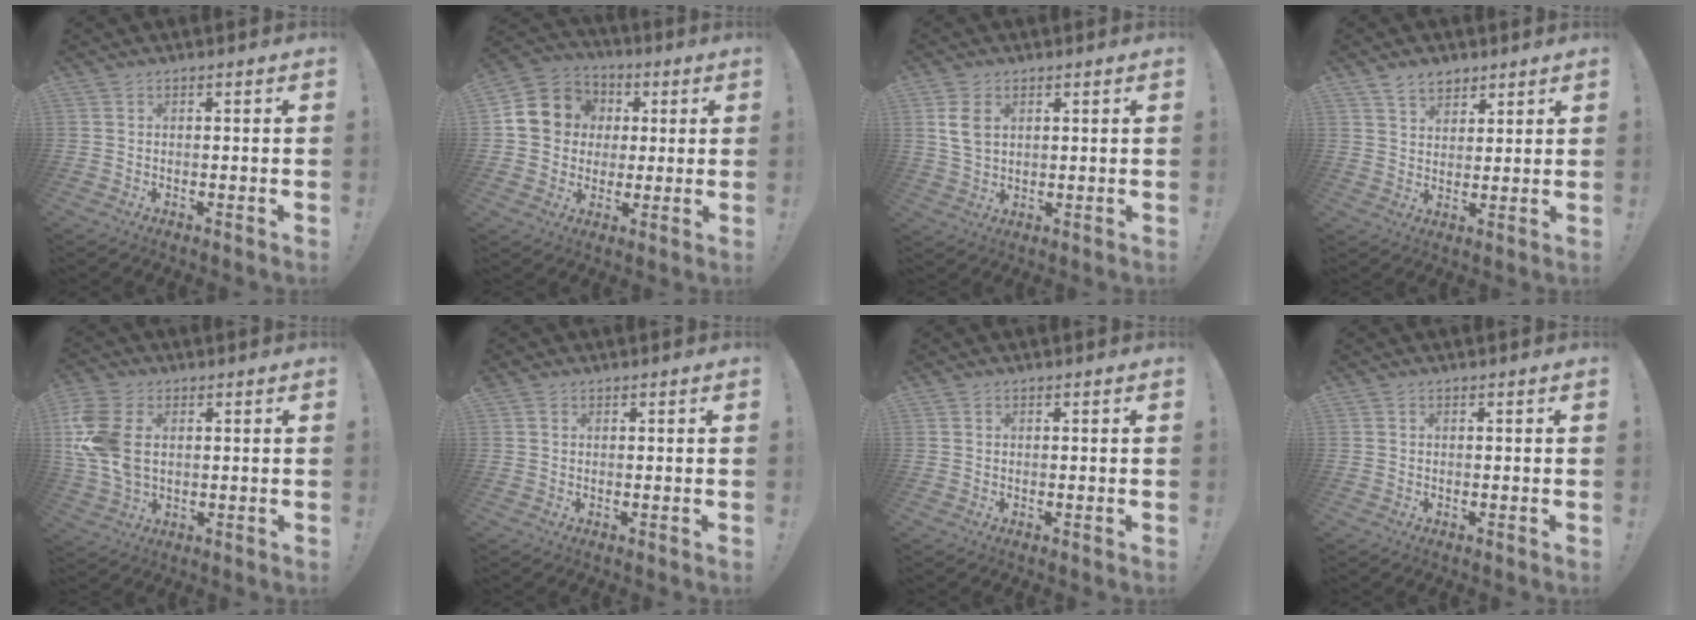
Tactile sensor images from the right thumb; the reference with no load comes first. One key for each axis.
{"total": 12.4, "fx": 2.1, "fy": 11.6, "fz": 4.0, "tx": -0.060, "ty": 0.002, "tz": 0.051}
{"total": 5.9, "fx": 2.0, "fy": 3.8, "fz": 4.0, "tx": -0.077, "ty": 0.001, "tz": 0.040}
{"total": 5.7, "fx": 4.1, "fy": 3.5, "fz": 1.8, "tx": -0.023, "ty": -0.020, "tz": 0.075}
{"total": 13.8, "fx": 2.2, "fy": 9.2, "fz": 10.0, "tx": -0.211, "ty": -0.005, "tz": 0.044}
{"total": 1.0, "fx": 0.5, "fy": 0.8, "fz": 0.4, "tx": -0.003, "ty": 0.001, "tz": 0.009}
{"total": 0.0}
{"total": 0.0}